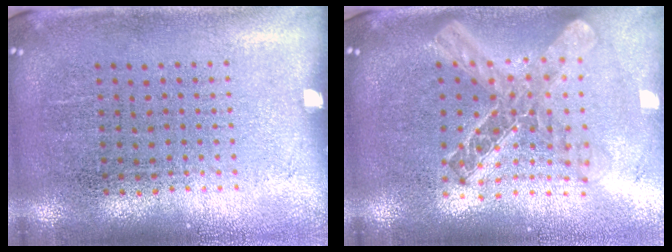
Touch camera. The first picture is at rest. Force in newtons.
{"total": 2.2, "press": 1.8, "slide": 1.3}